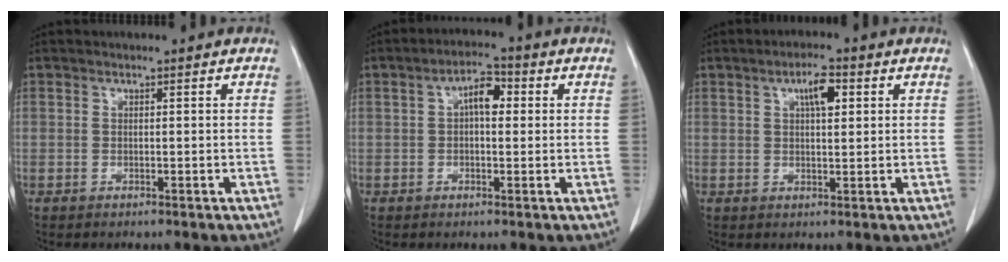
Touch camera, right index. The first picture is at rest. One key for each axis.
{"total": 4.7, "fx": 0.8, "fy": 2.1, "fz": 4.1, "tx": -0.069, "ty": 0.018, "tz": 0.010}
{"total": 4.3, "fx": 1.6, "fy": 1.2, "fz": 3.8, "tx": -0.066, "ty": 0.006, "tz": 0.027}